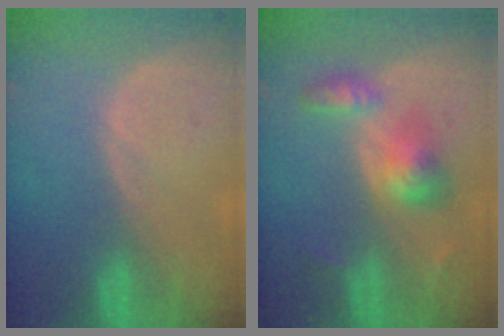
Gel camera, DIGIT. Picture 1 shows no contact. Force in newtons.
{"total": 5.9, "press": 5.9, "slide": 0.1}